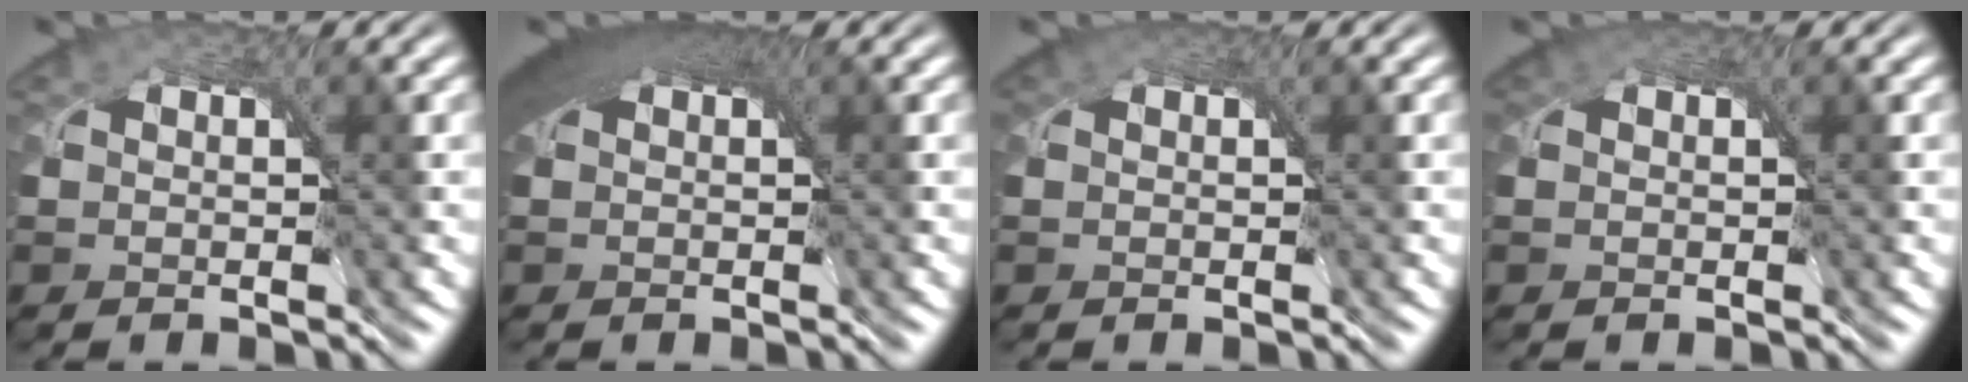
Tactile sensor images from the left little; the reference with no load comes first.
{"total": 6.6, "force": [3.0, 3.3, 4.9], "torque": [-0.085, 0.015, 0.034]}
{"total": 1.0, "force": [0.5, 0.7, 0.6], "torque": [-0.011, 0.001, 0.006]}
{"total": 1.0, "force": [0.6, 0.6, 0.5], "torque": [-0.010, 0.002, 0.006]}